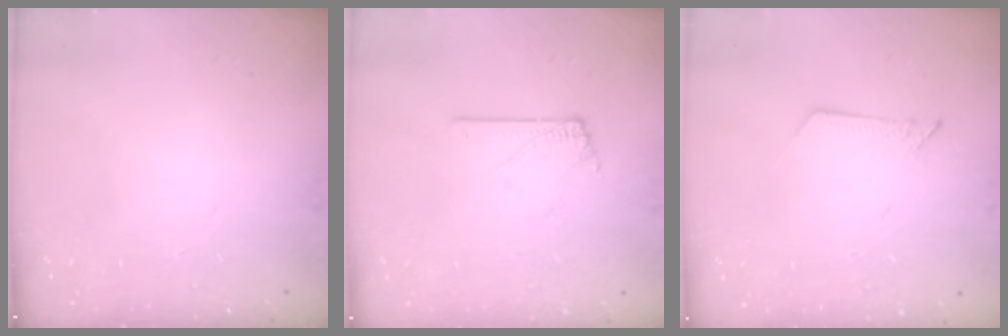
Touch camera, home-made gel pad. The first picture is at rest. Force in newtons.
{"total": 1.6, "press": 1.6, "slide": 0.2}
{"total": 2.5, "press": 2.5, "slide": 0.2}